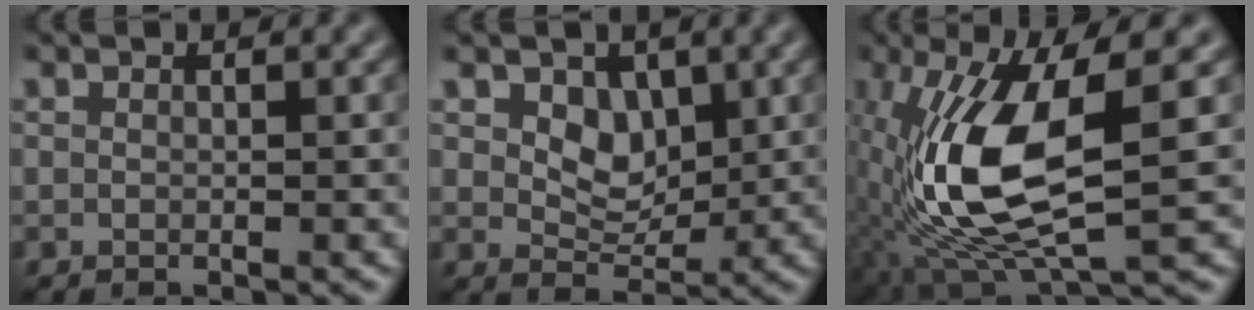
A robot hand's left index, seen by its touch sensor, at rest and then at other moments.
{"total": 3.1, "force": [0.9, 2.3, 1.9], "torque": [-0.041, -0.012, 0.013]}
{"total": 11.3, "force": [-0.7, 3.9, 10.6], "torque": [-0.225, -0.004, -0.010]}